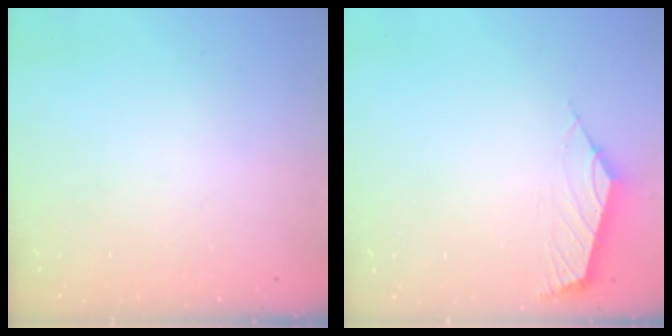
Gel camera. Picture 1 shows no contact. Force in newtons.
{"total": 2.5, "press": 2.5, "slide": 0.6}